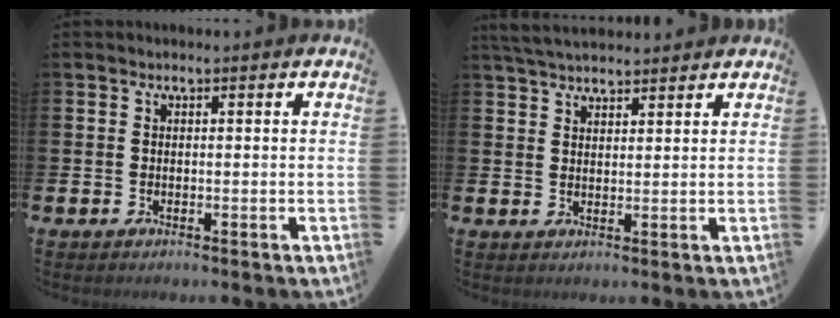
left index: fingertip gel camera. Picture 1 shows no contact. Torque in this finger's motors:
{"motor_torque": [1.14, -1.00, 0.17, 0.08]}